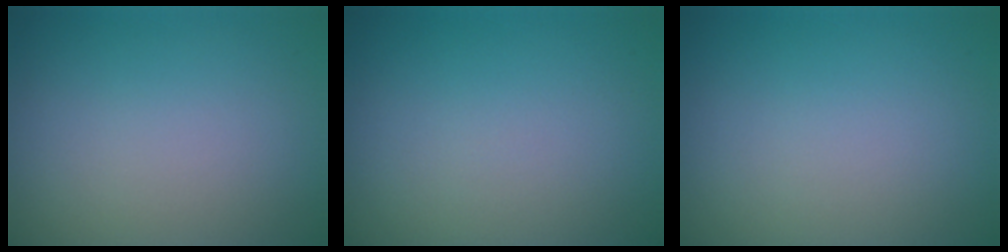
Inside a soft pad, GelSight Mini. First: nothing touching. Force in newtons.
{"total": 0.0}
{"total": 0.0}